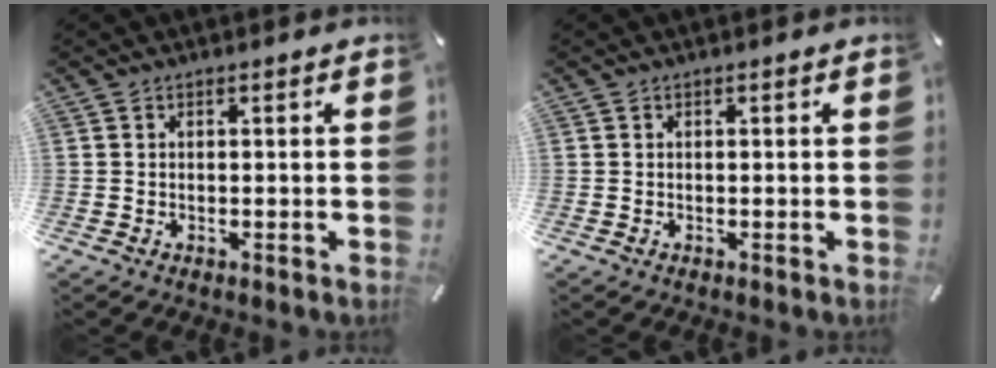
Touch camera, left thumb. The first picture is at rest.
{"total": 0.0}